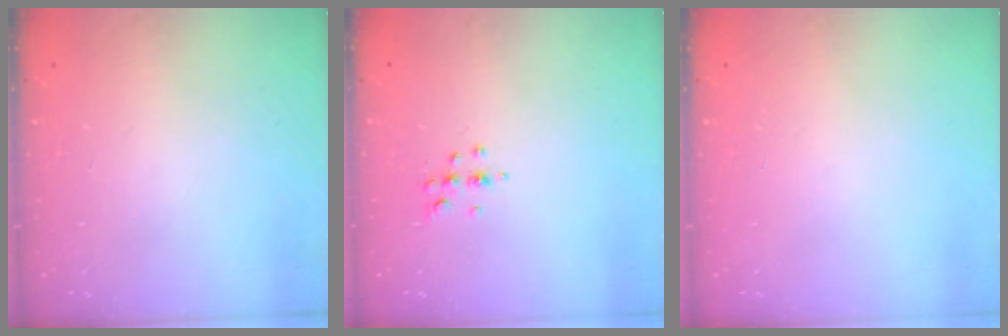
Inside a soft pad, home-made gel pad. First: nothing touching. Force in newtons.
{"total": 5.3, "press": 5.1, "slide": 1.5}
{"total": 0.0}